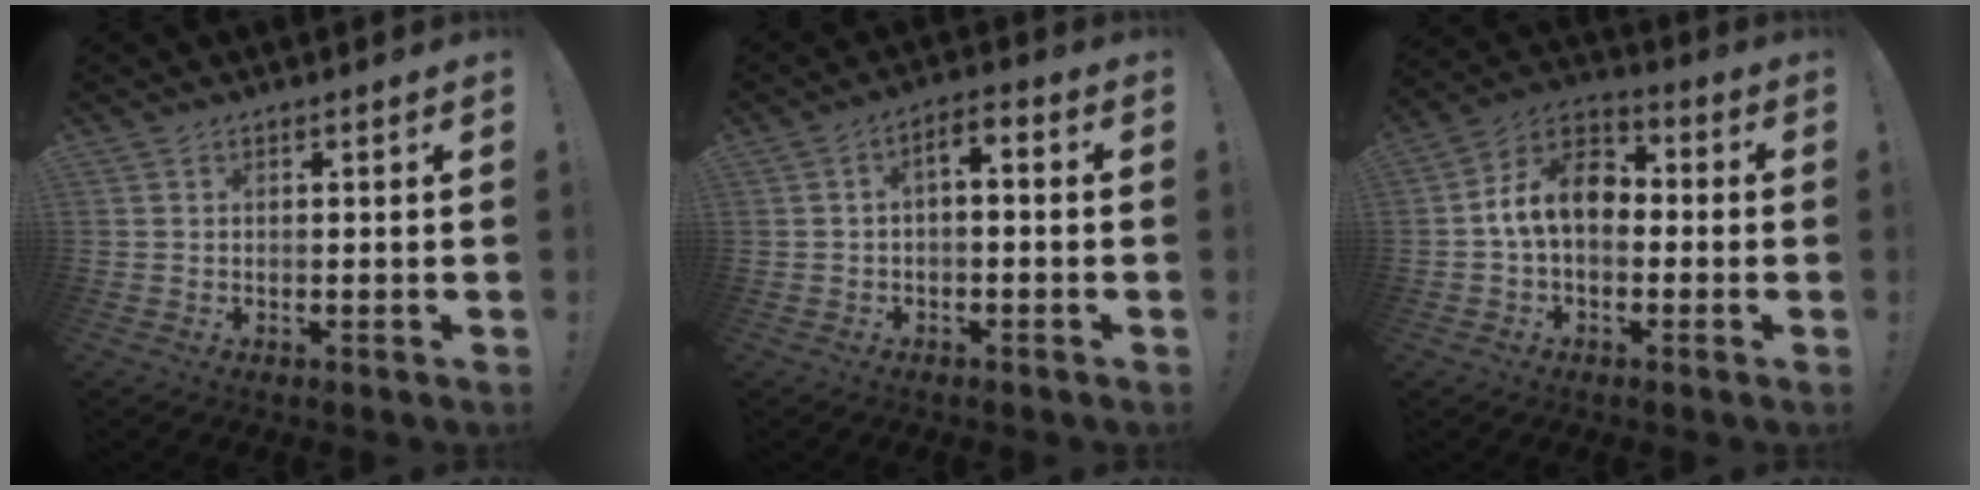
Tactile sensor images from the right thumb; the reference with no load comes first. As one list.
[{"total": 3.8, "force": [-1.6, 1.9, 2.8], "torque": [-0.048, 0.007, -0.028]}, {"total": 12.8, "force": [0.5, 8.8, 9.3], "torque": [-0.155, 0.019, 0.014]}]